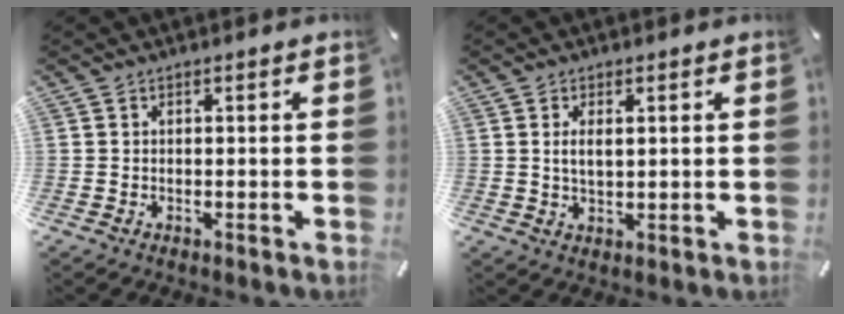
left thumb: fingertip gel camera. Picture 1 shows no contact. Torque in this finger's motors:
{"motor_torque": [0.26, -0.13, 0.12, 0.03, 0.16]}